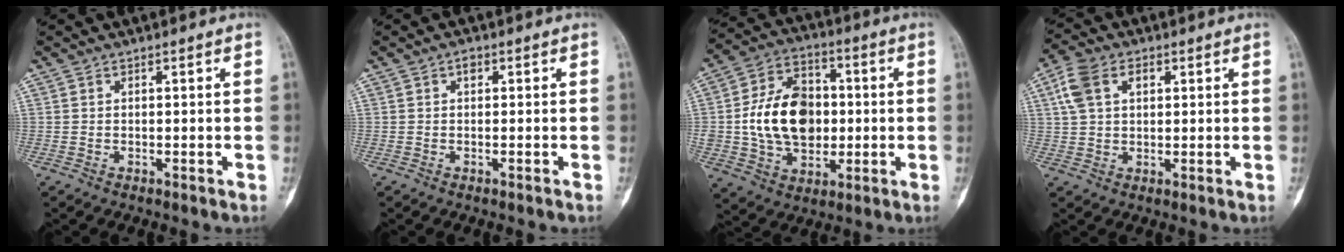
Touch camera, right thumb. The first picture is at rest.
{"total": 1.1, "force": [0.1, 0.6, 0.8], "torque": [-0.009, 0.003, -0.004]}
{"total": 16.9, "force": [0.1, 12.1, 11.8], "torque": [-0.178, 0.018, 0.006]}
{"total": 7.7, "force": [2.7, 4.9, 5.2], "torque": [-0.107, 0.016, 0.049]}